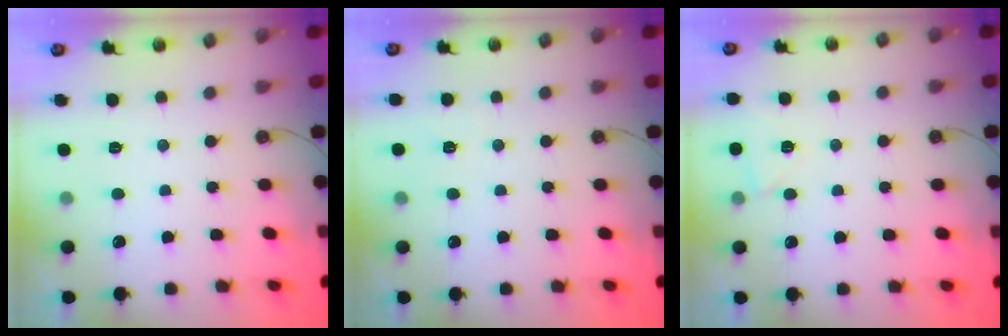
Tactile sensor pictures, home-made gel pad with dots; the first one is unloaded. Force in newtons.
{"total": 2.7, "press": 1.7, "slide": 2.1}
{"total": 4.0, "press": 3.9, "slide": 0.4}